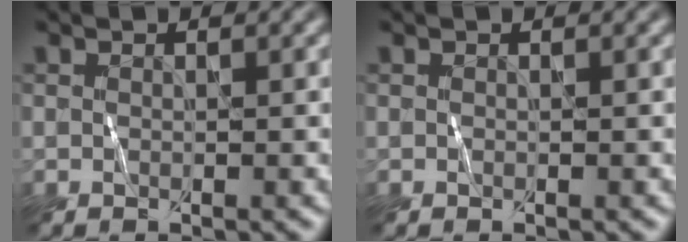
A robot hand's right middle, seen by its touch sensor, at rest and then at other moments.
{"total": 0.0}